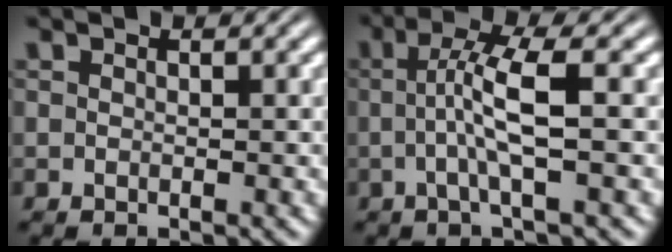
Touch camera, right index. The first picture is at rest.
{"total": 4.3, "force": [0.5, 0.2, 4.3], "torque": [-0.076, 0.003, 0.008]}